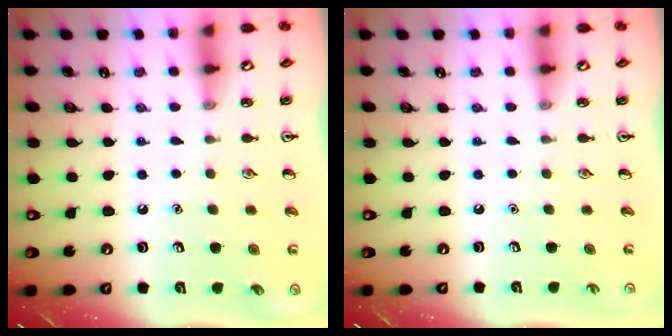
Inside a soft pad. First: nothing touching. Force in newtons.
{"total": 0.0}